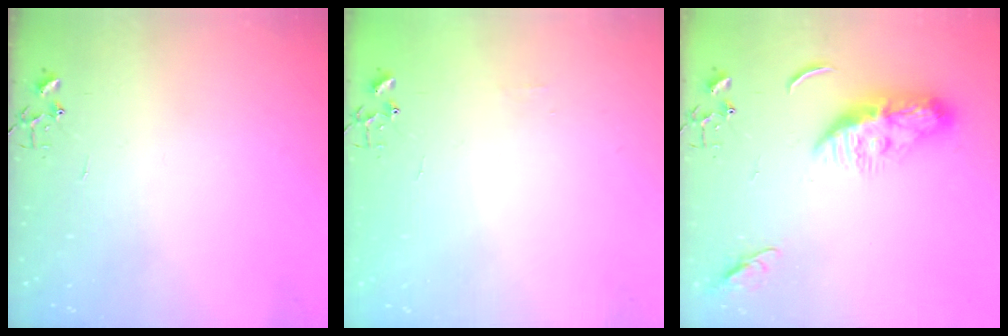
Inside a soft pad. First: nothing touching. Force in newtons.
{"total": 3.9, "press": 3.8, "slide": 0.6}
{"total": 11.4, "press": 11.3, "slide": 1.0}